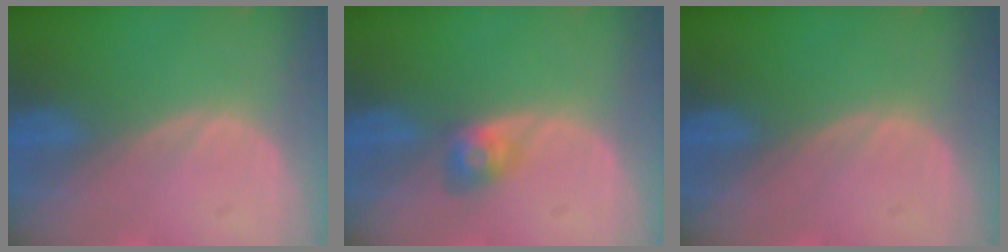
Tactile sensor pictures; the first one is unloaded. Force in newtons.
{"total": 2.8, "press": 2.6, "slide": 1.0}
{"total": 0.0}